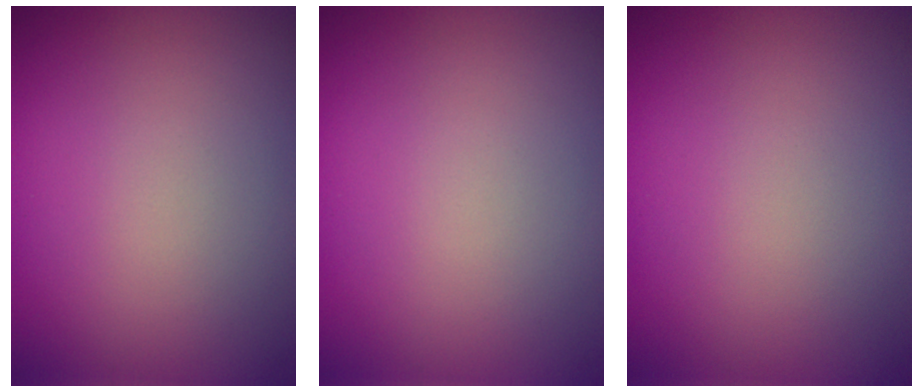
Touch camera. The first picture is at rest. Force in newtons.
{"total": 0.0}
{"total": 0.0}